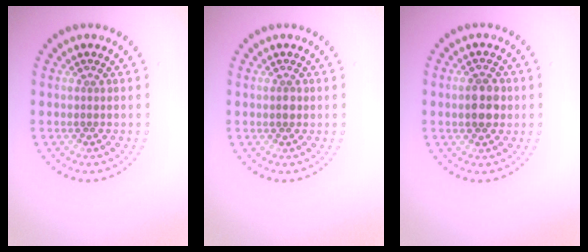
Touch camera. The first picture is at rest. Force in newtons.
{"total": 1.0, "press": 1.0, "slide": 0.2}
{"total": 3.3, "press": 3.3, "slide": 0.2}